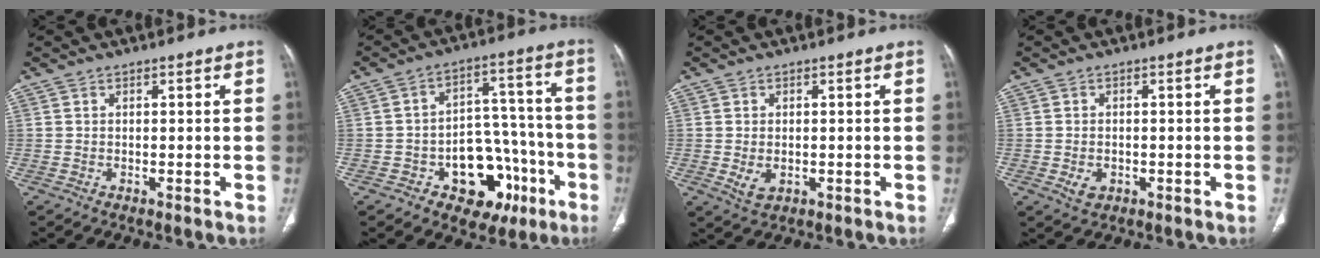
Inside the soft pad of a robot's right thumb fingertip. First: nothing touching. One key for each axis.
{"total": 15.9, "fx": -6.6, "fy": 10.7, "fz": 9.6, "tx": -0.078, "ty": 0.063, "tz": -0.083}
{"total": 3.4, "fx": -0.5, "fy": 2.2, "fz": 2.5, "tx": -0.046, "ty": -0.004, "tz": 0.000}
{"total": 3.0, "fx": -0.8, "fy": 2.2, "fz": 1.9, "tx": -0.028, "ty": 0.003, "tz": -0.007}